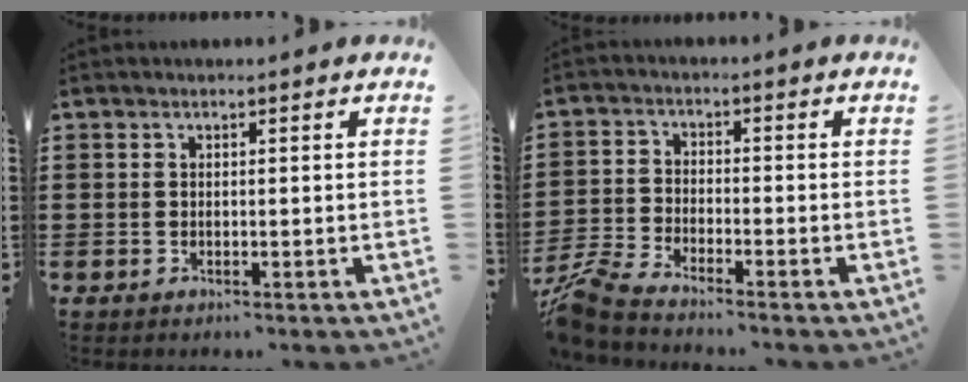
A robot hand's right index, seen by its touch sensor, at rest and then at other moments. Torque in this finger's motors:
{"motor_torque": [2.14, 0.00, 0.86, 0.21]}